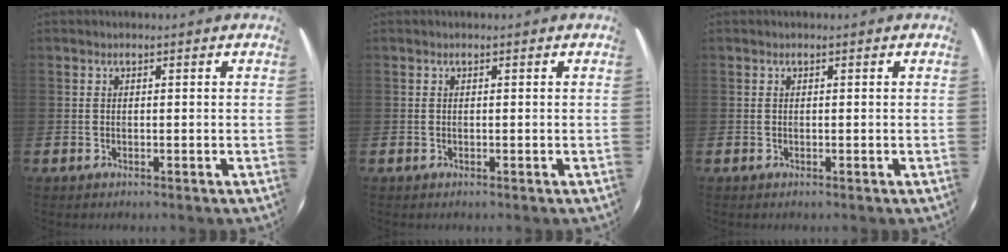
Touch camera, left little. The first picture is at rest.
{"total": 0.0}
{"total": 0.0}